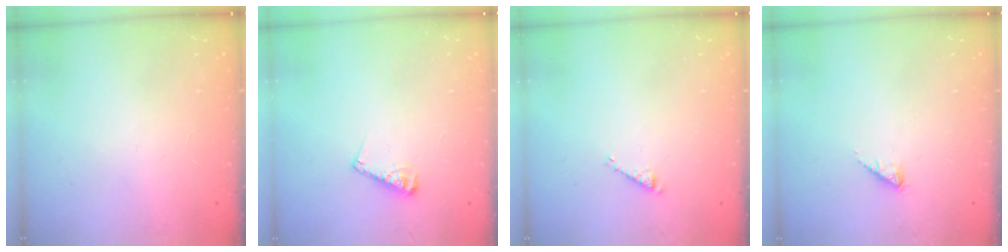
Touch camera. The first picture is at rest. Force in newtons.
{"total": 6.1, "press": 6.1, "slide": 0.2}
{"total": 3.0, "press": 3.0, "slide": 0.5}
{"total": 0.8, "press": 0.8, "slide": 0.1}